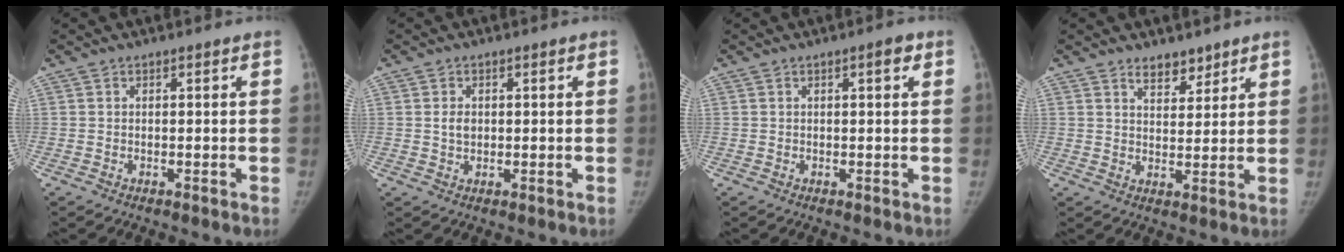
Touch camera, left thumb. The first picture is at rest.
{"total": 2.2, "force": [0.3, 1.6, 1.5], "torque": [-0.019, -0.002, 0.008]}
{"total": 1.7, "force": [0.7, 0.5, 1.5], "torque": [-0.019, 0.001, 0.008]}
{"total": 4.5, "force": [3.5, 2.3, 1.7], "torque": [-0.003, -0.027, 0.061]}